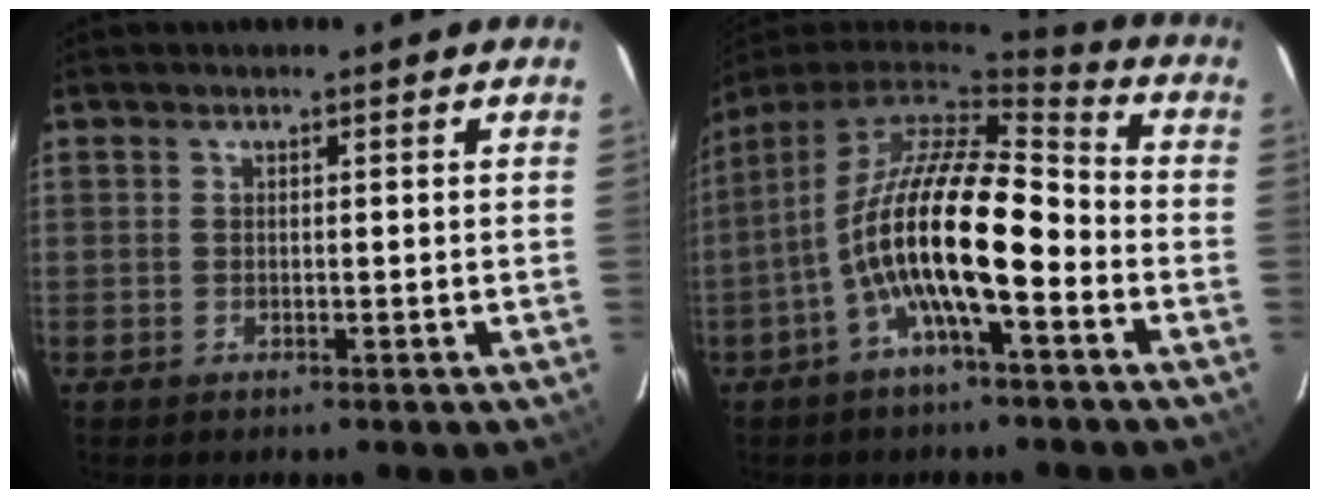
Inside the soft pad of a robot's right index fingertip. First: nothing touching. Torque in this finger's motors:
{"motor_torque": [1.30, -0.66, 1.05, 0.21]}